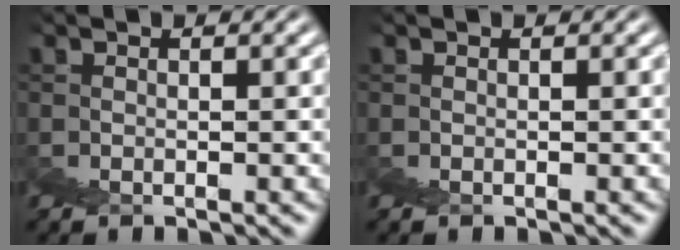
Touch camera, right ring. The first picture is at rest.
{"total": 0.0}